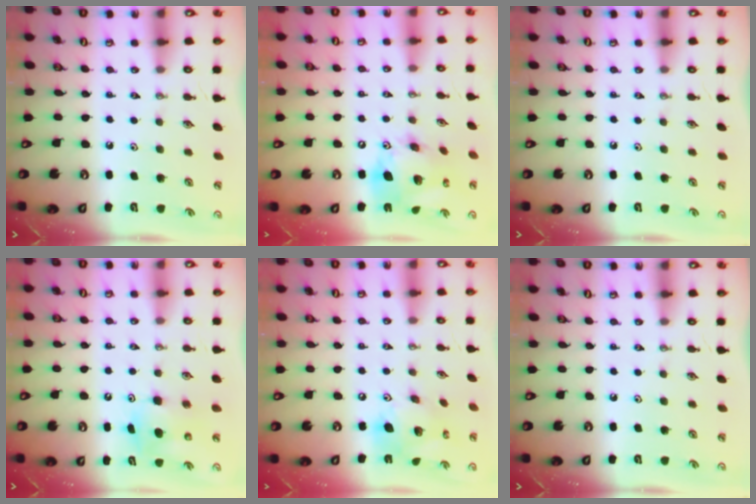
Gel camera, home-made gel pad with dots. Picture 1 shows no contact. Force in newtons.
{"total": 18.1, "press": 17.8, "slide": 3.6}
{"total": 0.0}
{"total": 7.9, "press": 7.8, "slide": 1.1}
{"total": 16.8, "press": 16.4, "slide": 3.4}
{"total": 0.0}